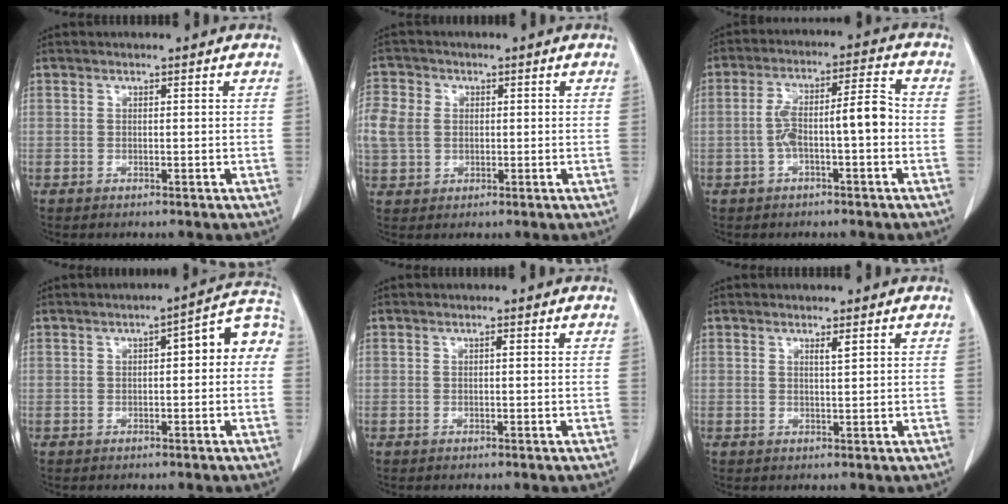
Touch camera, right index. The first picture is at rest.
{"total": 8.0, "force": [0.9, 6.8, 4.1], "torque": [-0.121, 0.016, 0.021]}
{"total": 8.1, "force": [-1.5, 1.7, 7.7], "torque": [-0.141, 0.035, -0.023]}
{"total": 6.9, "force": [0.4, 1.3, 6.8], "torque": [-0.082, 0.028, -0.001]}
{"total": 0.0}
{"total": 1.1, "force": [0.6, -0.1, 0.9], "torque": [-0.018, -0.004, 0.012]}